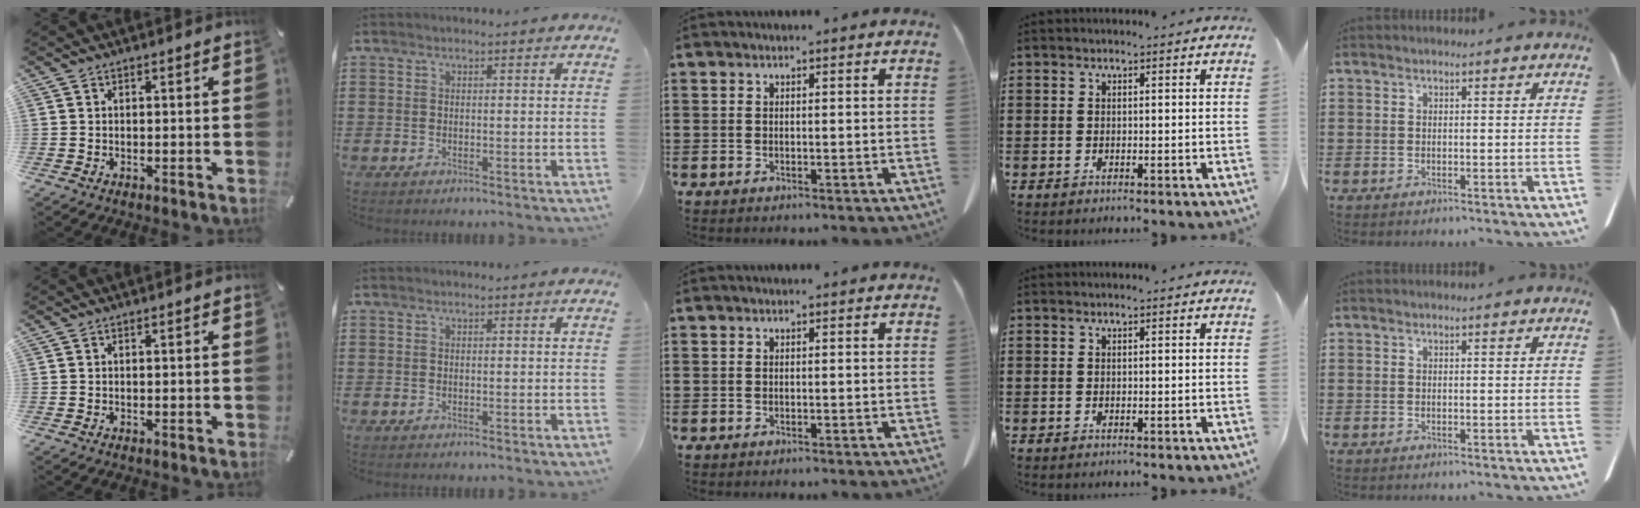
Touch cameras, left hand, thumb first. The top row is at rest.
{}